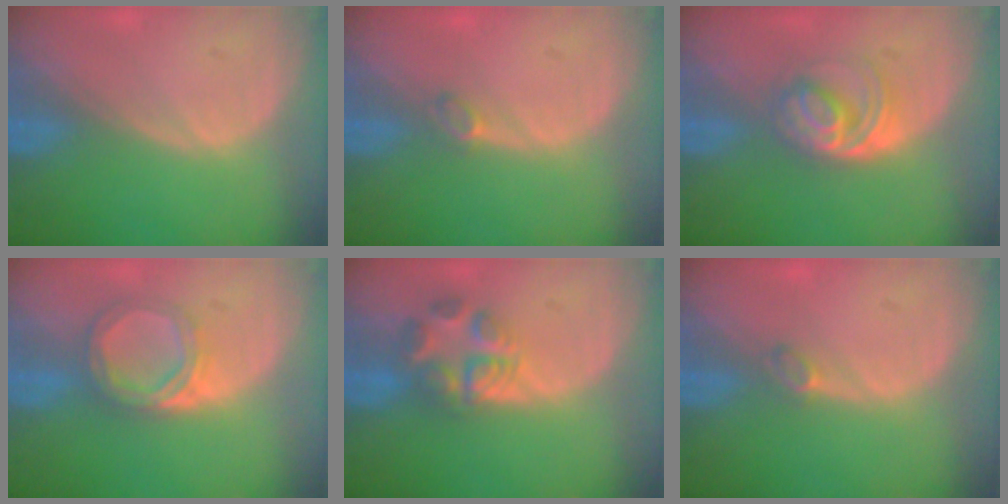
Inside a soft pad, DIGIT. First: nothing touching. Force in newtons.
{"total": 1.2, "press": 1.2, "slide": 0.4}
{"total": 6.2, "press": 5.3, "slide": 3.2}
{"total": 5.1, "press": 5.0, "slide": 1.0}
{"total": 5.6, "press": 5.5, "slide": 1.0}
{"total": 1.2, "press": 1.2, "slide": 0.4}